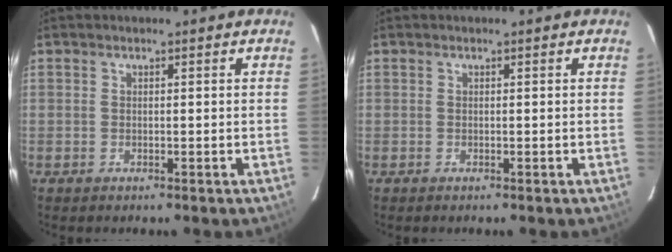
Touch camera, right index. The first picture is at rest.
{"total": 0.0}